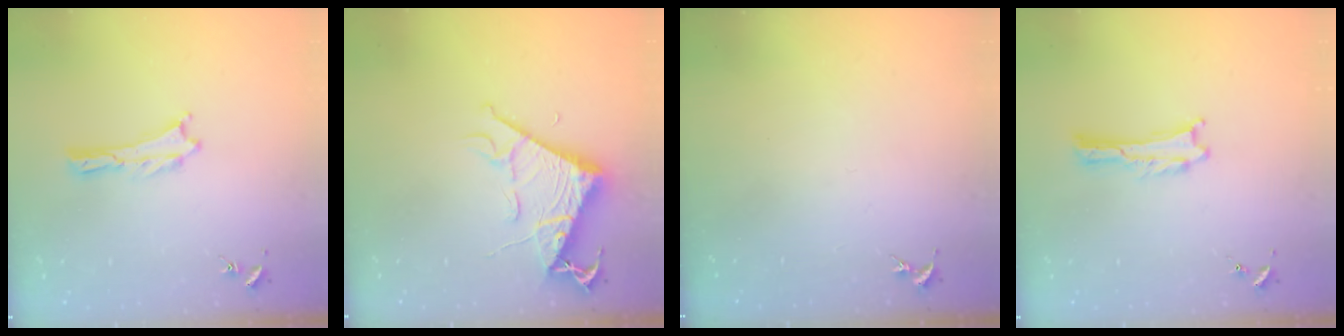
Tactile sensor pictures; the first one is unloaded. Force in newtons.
{"total": 7.9, "press": 7.9, "slide": 0.9}
{"total": 0.0}
{"total": 0.0}